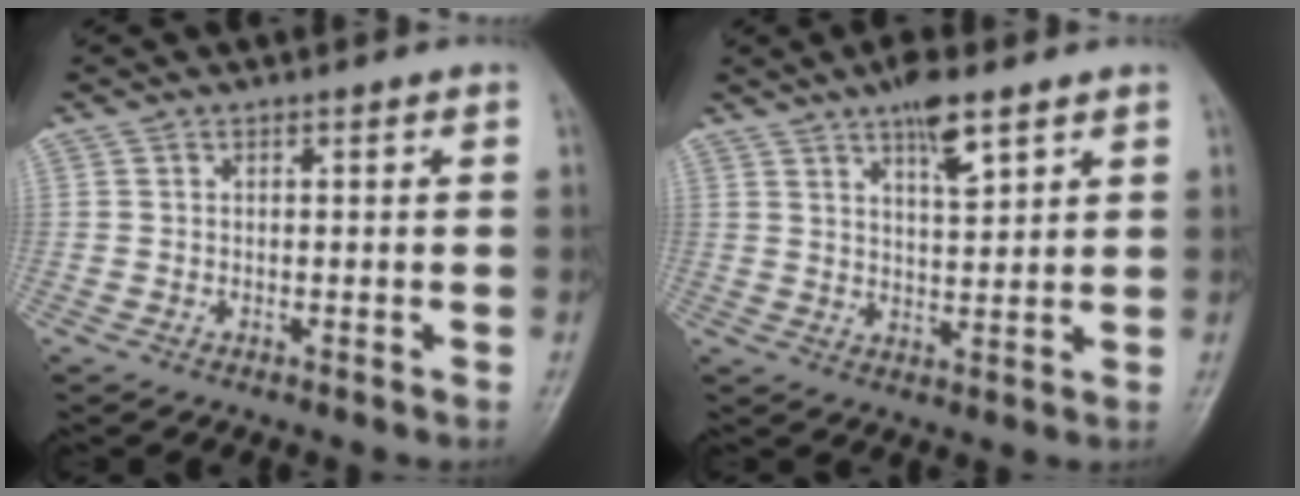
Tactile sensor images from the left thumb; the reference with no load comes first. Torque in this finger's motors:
{"motor_torque": [1.26, 0.55, 0.76, -0.68, 0.03]}